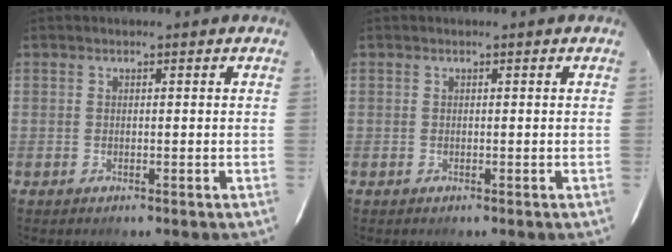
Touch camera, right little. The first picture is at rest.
{"total": 0.0}